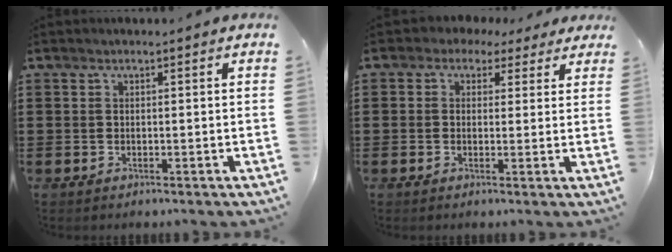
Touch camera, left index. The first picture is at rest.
{"total": 2.4, "force": [1.3, 2.0, 0.7], "torque": [-0.025, 0.009, 0.021]}